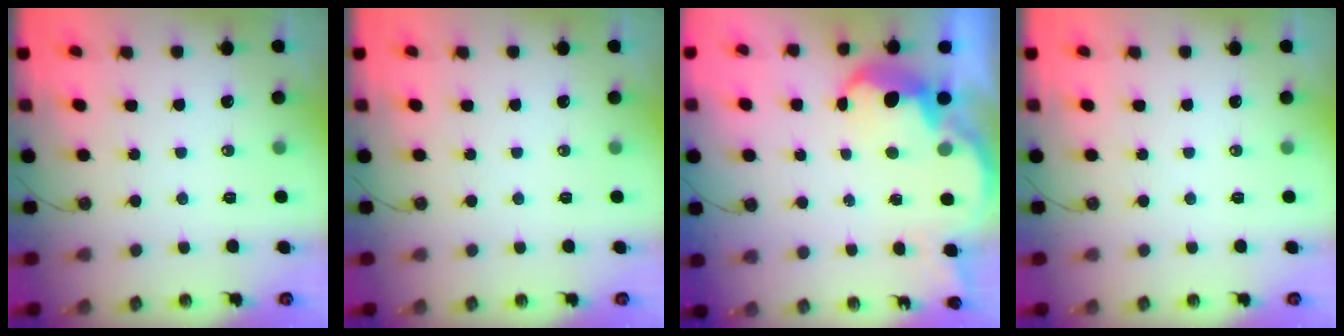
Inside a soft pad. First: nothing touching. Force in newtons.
{"total": 0.0}
{"total": 5.3, "press": 5.3, "slide": 0.5}
{"total": 0.0}